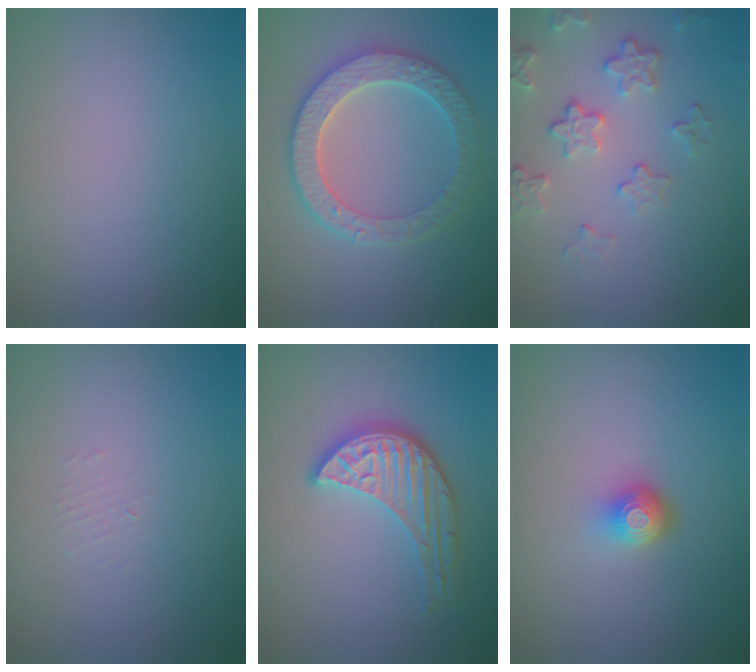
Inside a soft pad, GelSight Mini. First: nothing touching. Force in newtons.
{"total": 5.0, "press": 4.4, "slide": 2.4}
{"total": 4.1, "press": 3.2, "slide": 2.5}
{"total": 0.7, "press": 0.7, "slide": 0.1}
{"total": 3.9, "press": 3.5, "slide": 1.7}
{"total": 2.0, "press": 1.4, "slide": 1.4}